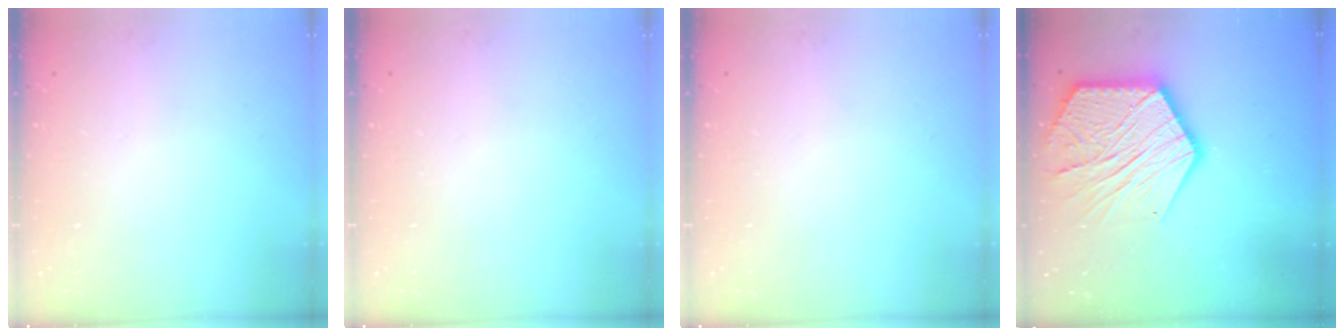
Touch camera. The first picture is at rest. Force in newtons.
{"total": 0.0}
{"total": 0.0}
{"total": 21.4, "press": 21.4, "slide": 1.7}